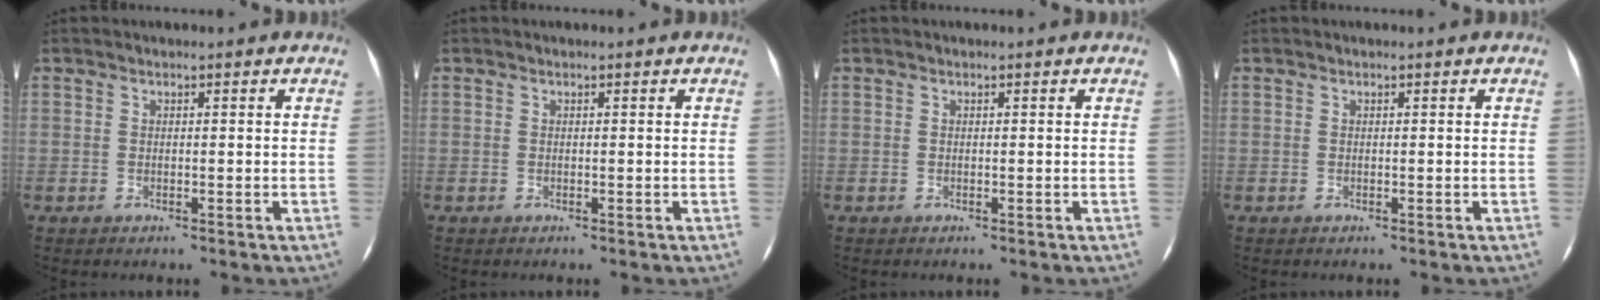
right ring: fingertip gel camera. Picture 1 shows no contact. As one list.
[{"total": 0.0}, {"total": 0.0}, {"total": 0.0}]